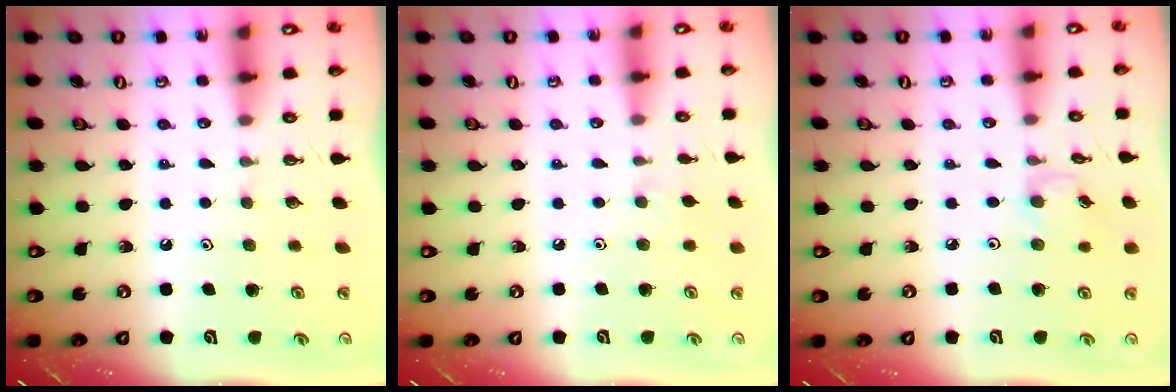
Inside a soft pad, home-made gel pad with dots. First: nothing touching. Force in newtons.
{"total": 2.2, "press": 2.1, "slide": 0.4}
{"total": 2.9, "press": 2.9, "slide": 0.4}